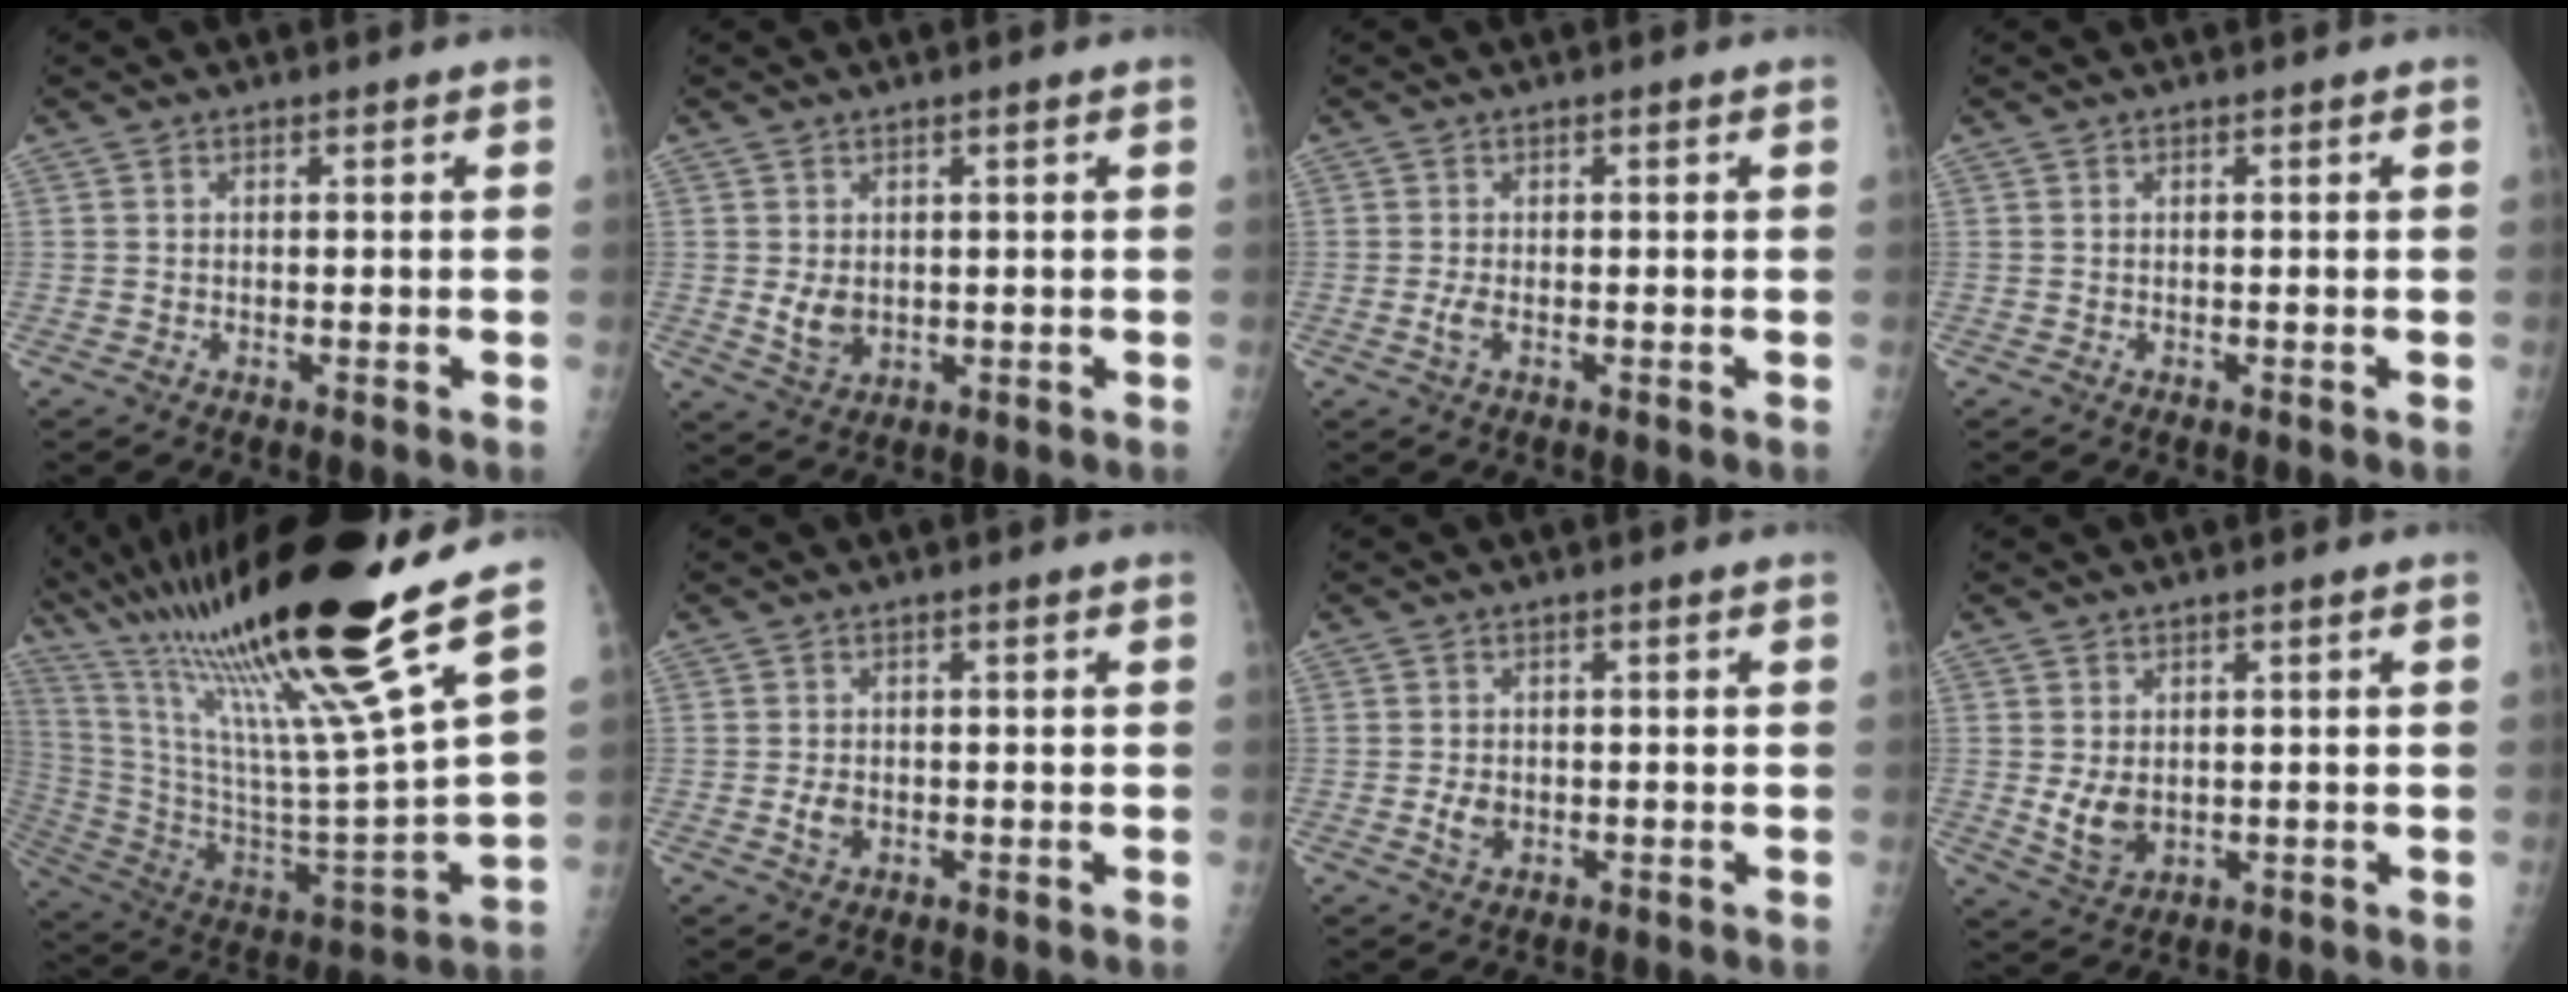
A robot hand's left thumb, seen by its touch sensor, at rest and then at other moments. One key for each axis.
{"total": 4.1, "fx": 0.4, "fy": 2.8, "fz": 3.0, "tx": -0.037, "ty": -0.011, "tz": 0.017}
{"total": 1.9, "fx": -0.2, "fy": 0.6, "fz": 1.8, "tx": -0.042, "ty": 0.000, "tz": -0.003}
{"total": 0.0}
{"total": 34.9, "fx": 23.5, "fy": 3.1, "fz": 25.6, "tx": -0.457, "ty": -0.101, "tz": 0.402}
{"total": 2.2, "fx": -0.4, "fy": 1.5, "fz": 1.6, "tx": -0.026, "ty": 0.001, "tz": -0.006}
{"total": 2.5, "fx": -0.4, "fy": 1.8, "fz": 1.7, "tx": -0.027, "ty": 0.001, "tz": -0.006}
{"total": 5.1, "fx": 0.4, "fy": 3.4, "fz": 3.8, "tx": -0.054, "ty": -0.012, "tz": 0.021}